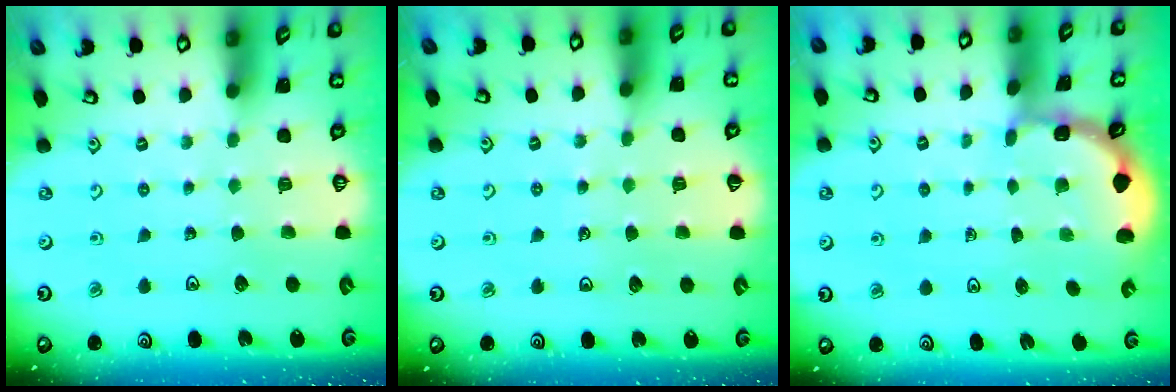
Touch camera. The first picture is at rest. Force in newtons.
{"total": 4.8, "press": 4.7, "slide": 0.6}
{"total": 1.8, "press": 1.8, "slide": 0.3}